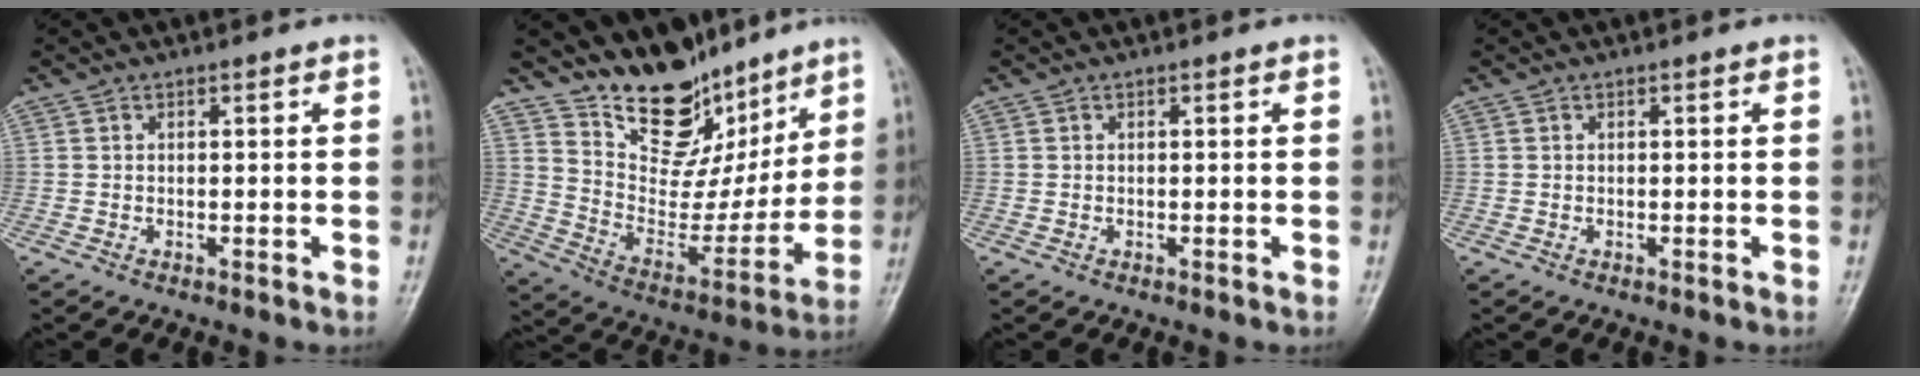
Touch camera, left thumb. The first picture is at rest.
{"total": 17.8, "force": [13.5, 9.2, 7.2], "torque": [-0.049, -0.083, 0.234]}
{"total": 0.0}
{"total": 0.0}